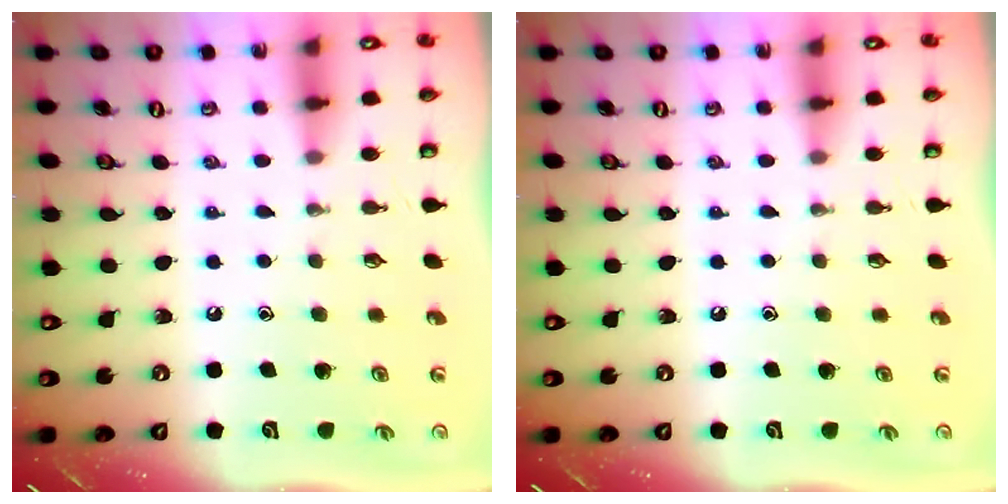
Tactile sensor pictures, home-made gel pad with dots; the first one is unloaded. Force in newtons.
{"total": 0.0}